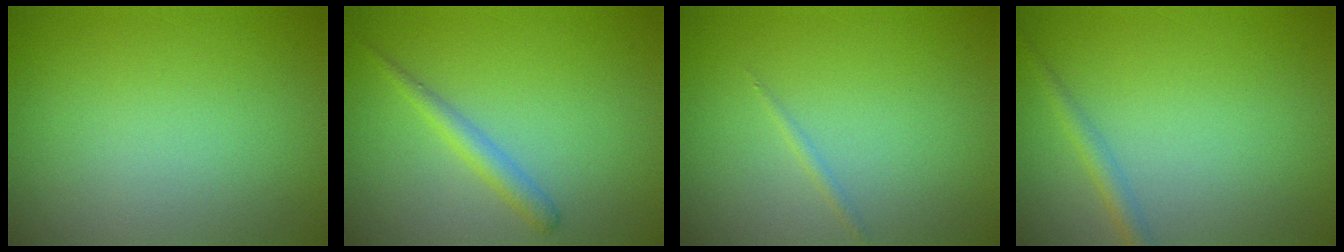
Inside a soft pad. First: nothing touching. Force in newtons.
{"total": 1.8, "press": 1.8, "slide": 0.1}
{"total": 0.6, "press": 0.6, "slide": 0.0}
{"total": 1.5, "press": 1.5, "slide": 0.1}